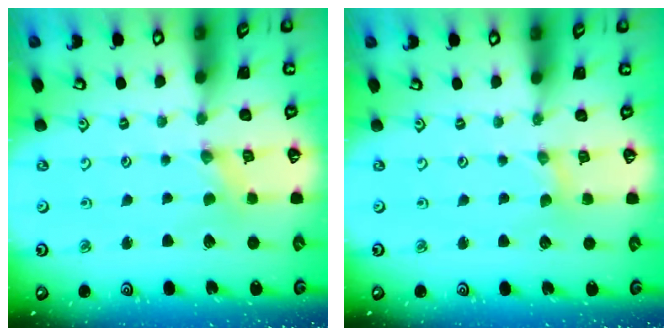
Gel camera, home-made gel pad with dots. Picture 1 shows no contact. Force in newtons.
{"total": 0.0}